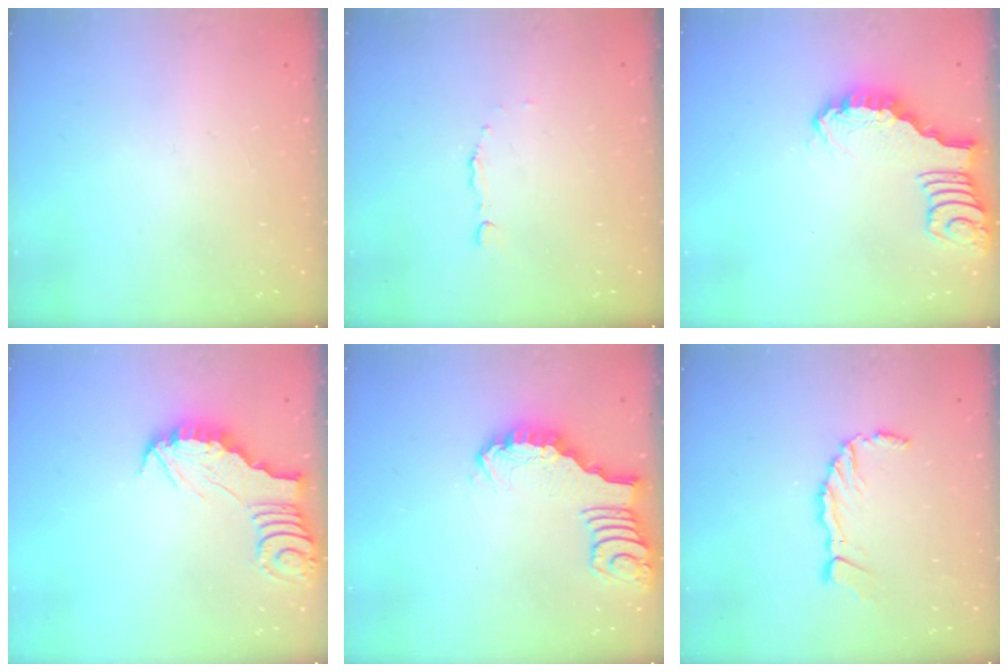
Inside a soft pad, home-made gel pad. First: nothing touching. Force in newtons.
{"total": 1.7, "press": 1.7, "slide": 0.2}
{"total": 2.2, "press": 2.2, "slide": 0.2}
{"total": 2.8, "press": 2.7, "slide": 0.3}
{"total": 2.7, "press": 2.7, "slide": 0.4}
{"total": 6.8, "press": 6.7, "slide": 1.2}